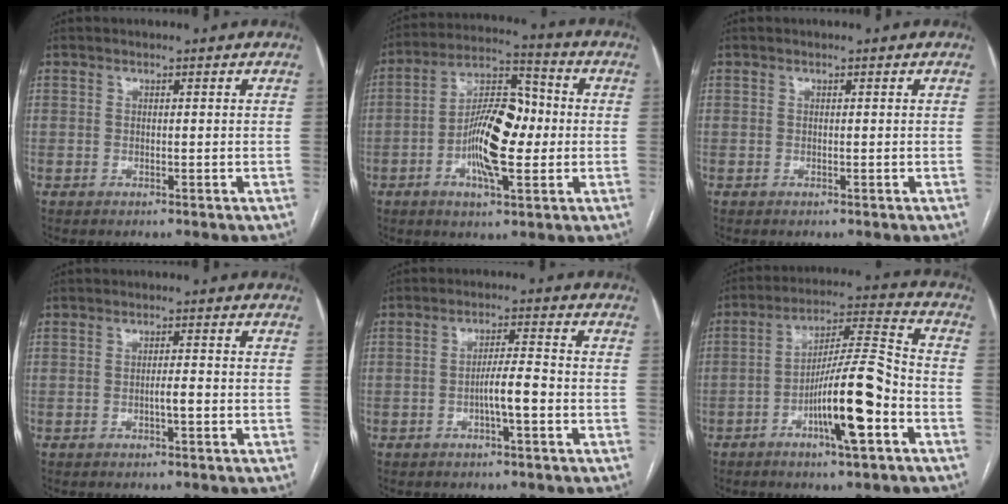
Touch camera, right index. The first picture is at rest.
{"total": 12.9, "force": [-1.7, 4.3, 12.0], "torque": [-0.220, 0.022, -0.029]}
{"total": 0.0}
{"total": 2.1, "force": [-0.7, 0.1, 2.0], "torque": [-0.036, 0.001, -0.012]}
{"total": 4.9, "force": [-1.6, 0.3, 4.6], "torque": [-0.084, 0.006, -0.027]}
{"total": 13.4, "force": [-5.2, 1.0, 12.3], "torque": [-0.219, 0.004, -0.087]}